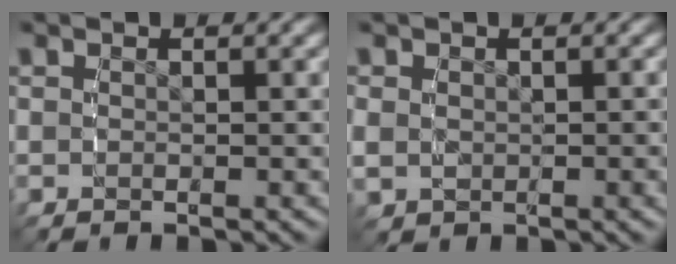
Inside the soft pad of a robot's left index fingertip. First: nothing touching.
{"total": 2.0, "force": [-0.2, 1.7, 1.1], "torque": [-0.031, -0.010, 0.005]}